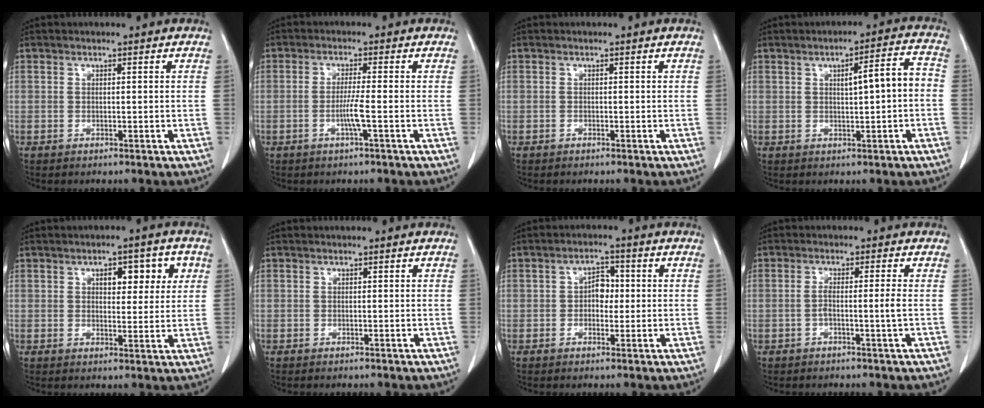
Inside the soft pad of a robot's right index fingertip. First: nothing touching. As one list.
[{"total": 3.0, "force": [-0.9, -0.6, 2.8], "torque": [-0.054, -0.003, -0.017]}, {"total": 0.0}, {"total": 5.9, "force": [0.0, 0.8, 5.9], "torque": [-0.085, 0.018, 0.002]}, {"total": 6.4, "force": [2.4, 2.9, 5.1], "torque": [-0.058, 0.011, 0.034]}, {"total": 0.0}, {"total": 3.4, "force": [0.0, 2.2, 2.5], "torque": [-0.036, 0.011, -0.002]}, {"total": 2.4, "force": [-0.6, -0.6, 2.3], "torque": [-0.038, 0.003, -0.009]}]